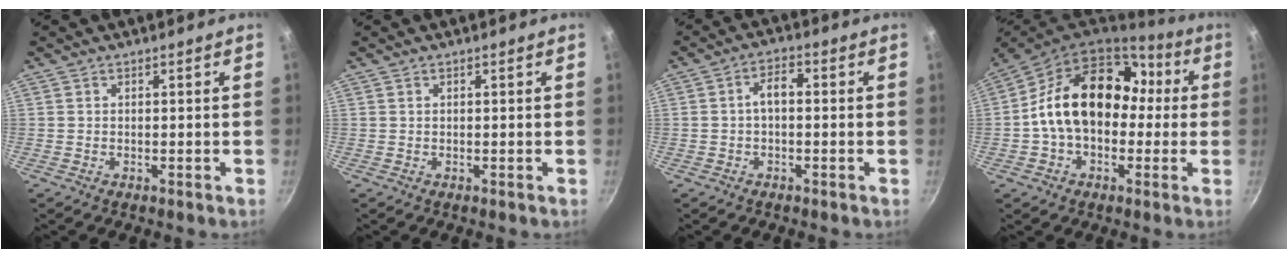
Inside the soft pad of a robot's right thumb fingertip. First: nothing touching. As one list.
[{"total": 0.0}, {"total": 3.8, "force": [-0.4, 2.1, 3.2], "torque": [-0.052, 0.021, -0.012]}, {"total": 19.7, "force": [1.0, 14.1, 13.8], "torque": [-0.191, 0.050, 0.008]}]